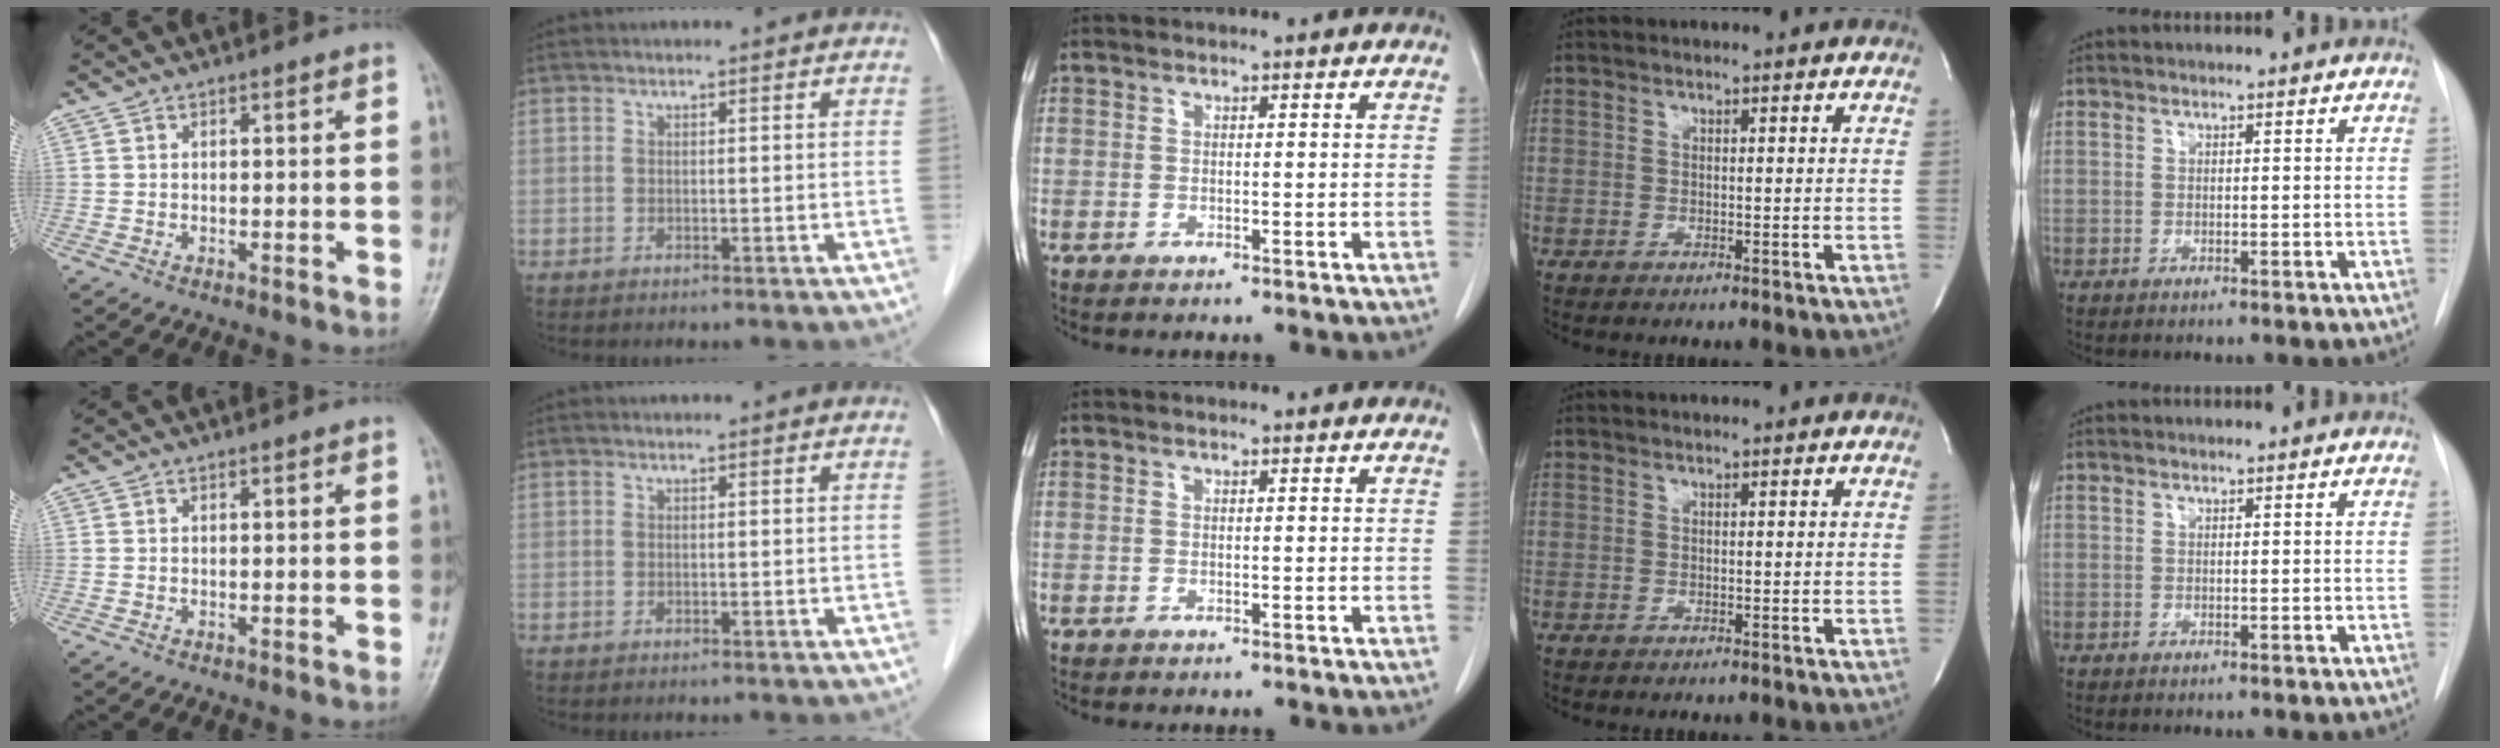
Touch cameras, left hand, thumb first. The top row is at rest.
{}